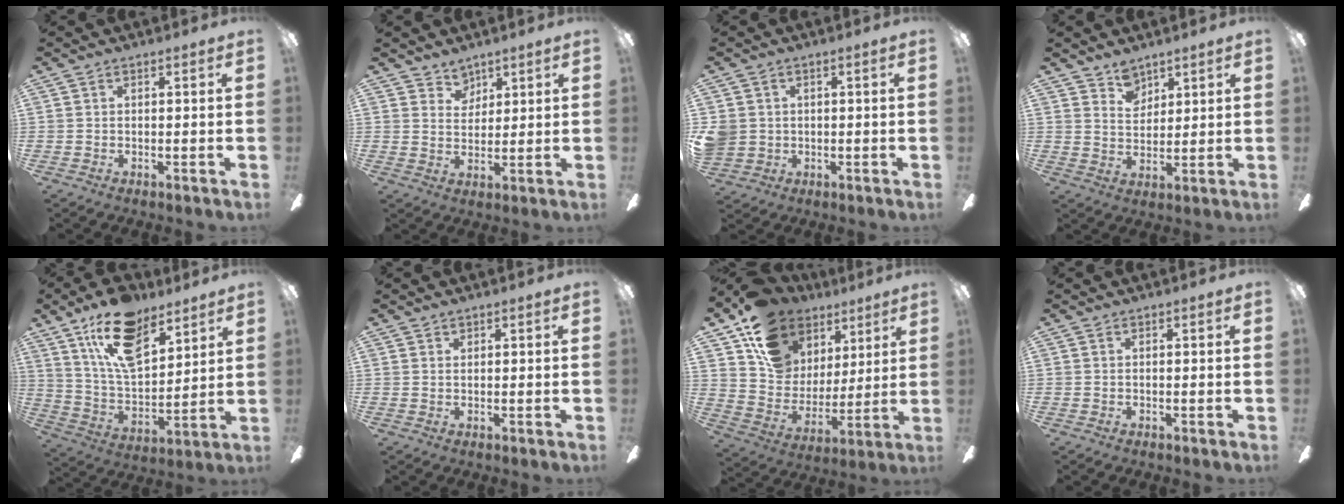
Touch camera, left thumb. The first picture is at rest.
{"total": 4.8, "force": [3.9, 2.8, 0.0], "torque": [0.000, -0.018, 0.070]}
{"total": 4.3, "force": [0.5, 4.1, 1.0], "torque": [-0.042, 0.006, 0.011]}
{"total": 5.9, "force": [4.7, 3.3, 0.9], "torque": [-0.010, -0.022, 0.087]}
{"total": 18.3, "force": [11.8, 8.9, 10.6], "torque": [-0.183, -0.048, 0.212]}
{"total": 0.7, "force": [0.6, 0.3, 0.0], "torque": [-0.002, 0.000, 0.012]}
{"total": 16.4, "force": [10.4, 11.4, 5.5], "torque": [-0.113, -0.060, 0.198]}
{"total": 0.0}